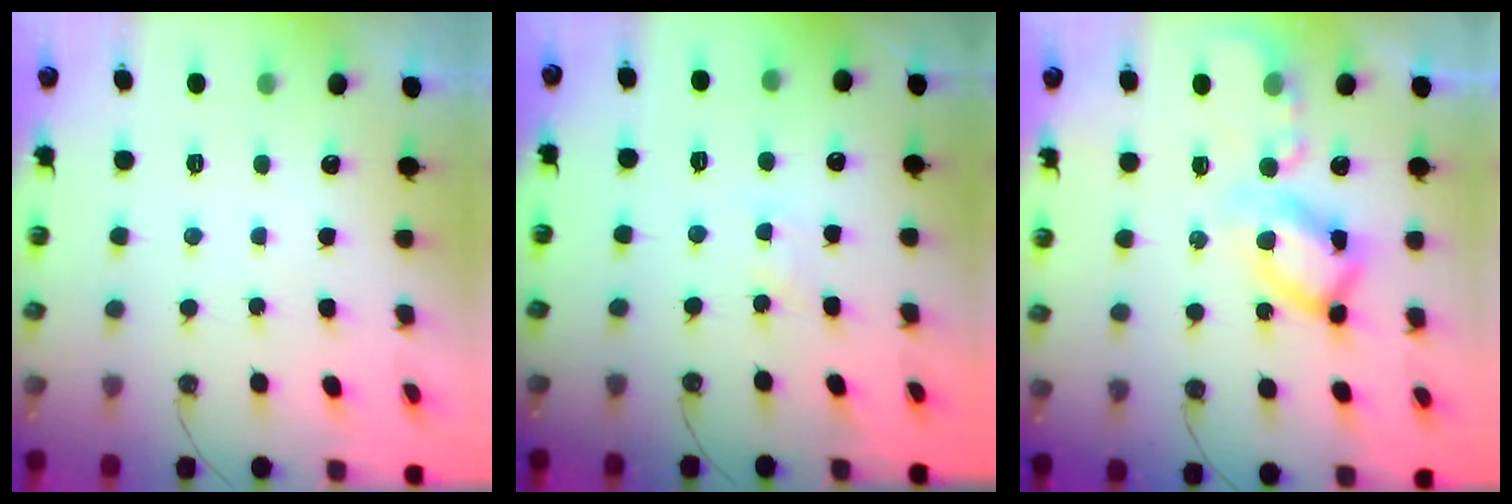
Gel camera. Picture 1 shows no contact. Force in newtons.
{"total": 4.2, "press": 4.1, "slide": 0.5}
{"total": 13.7, "press": 13.7, "slide": 1.3}